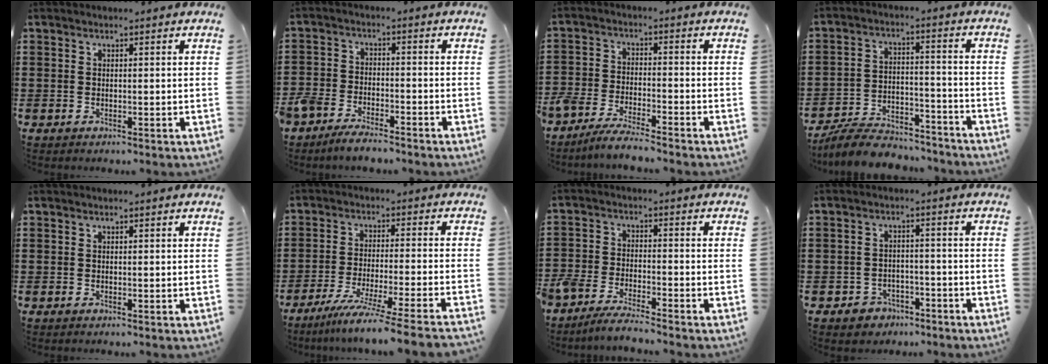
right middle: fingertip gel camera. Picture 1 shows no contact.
{"total": 4.3, "force": [-4.2, 1.0, 0.6], "torque": [-0.029, 0.004, -0.091]}
{"total": 4.9, "force": [-4.8, 0.3, 1.1], "torque": [-0.036, -0.005, -0.099]}
{"total": 7.8, "force": [-7.4, 1.4, 2.0], "torque": [-0.033, 0.019, -0.142]}
{"total": 0.0}
{"total": 7.4, "force": [-6.3, -1.3, 3.6], "torque": [-0.064, -0.022, -0.125]}
{"total": 4.6, "force": [-4.4, 0.5, 1.1], "torque": [-0.036, -0.002, -0.093]}
{"total": 2.9, "force": [-2.6, 1.4, -0.1], "torque": [-0.008, 0.005, -0.055]}